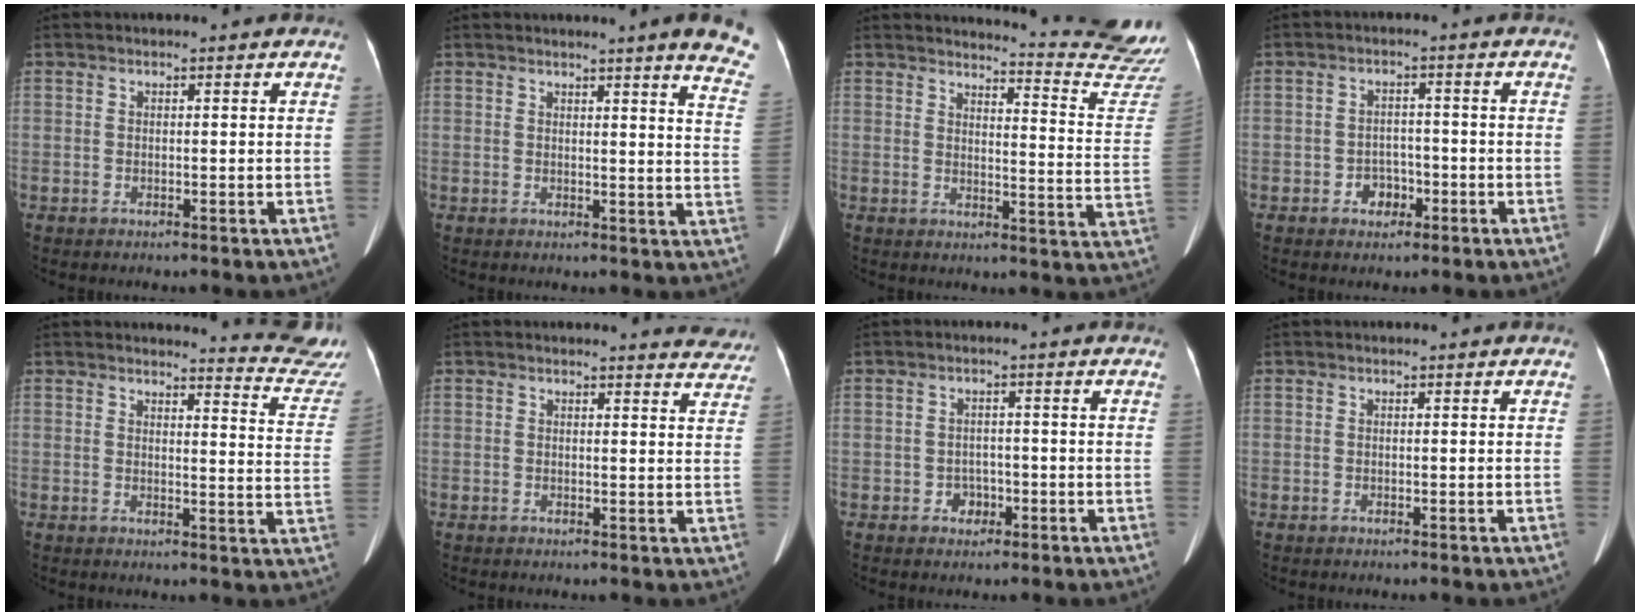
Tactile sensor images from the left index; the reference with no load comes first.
{"total": 10.7, "force": [8.7, -0.2, 6.3], "torque": [-0.055, -0.049, 0.069]}
{"total": 16.8, "force": [16.6, -1.7, 1.7], "torque": [-0.014, -0.149, 0.165]}
{"total": 3.3, "force": [-1.5, 2.5, 1.5], "torque": [-0.021, 0.009, -0.020]}
{"total": 10.8, "force": [10.7, -1.2, -0.4], "torque": [0.002, -0.110, 0.099]}
{"total": 5.7, "force": [5.6, 0.8, 0.4], "torque": [0.011, -0.028, 0.032]}
{"total": 2.3, "force": [-1.0, 1.9, 0.9], "torque": [-0.010, 0.006, -0.012]}
{"total": 0.0}